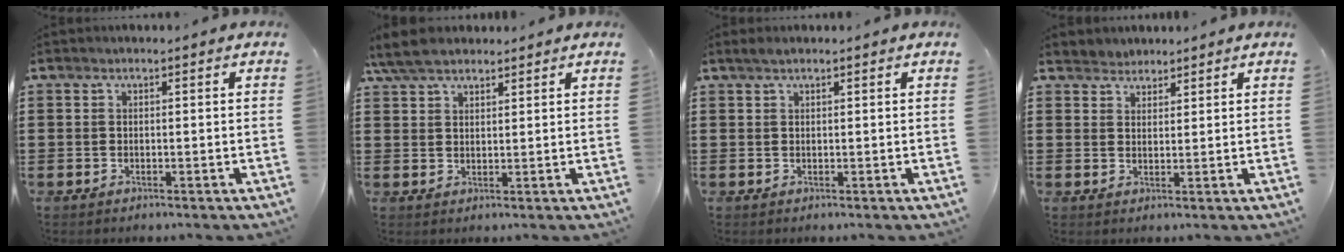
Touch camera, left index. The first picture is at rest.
{"total": 5.4, "force": [4.5, 1.8, 2.4], "torque": [-0.061, 0.001, 0.085]}
{"total": 0.9, "force": [0.6, 0.3, 0.6], "torque": [-0.013, 0.003, 0.010]}
{"total": 2.2, "force": [1.9, 1.0, -0.6], "torque": [0.004, 0.006, 0.037]}